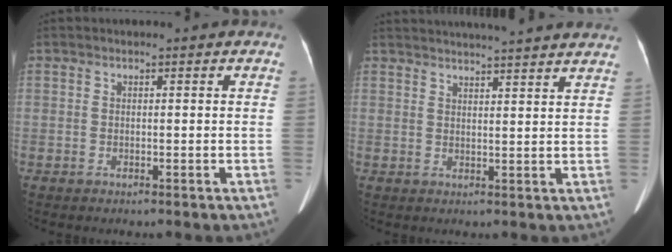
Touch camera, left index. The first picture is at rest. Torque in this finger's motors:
{"motor_torque": [0.85, -1.30, 0.13, 0.14]}